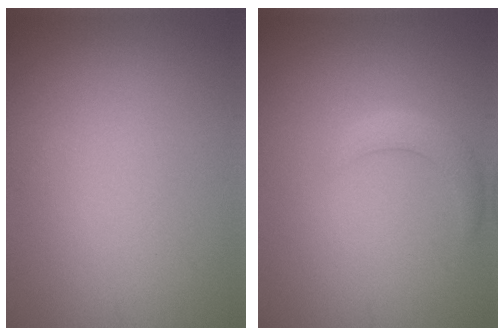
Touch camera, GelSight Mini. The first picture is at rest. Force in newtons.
{"total": 2.0, "press": 2.0, "slide": 0.1}